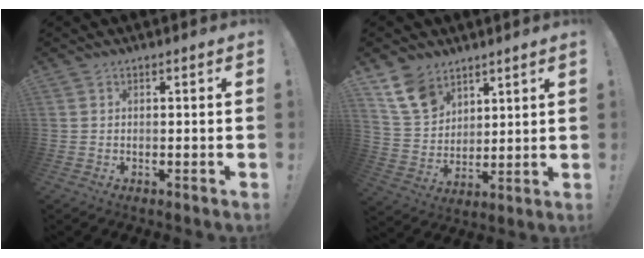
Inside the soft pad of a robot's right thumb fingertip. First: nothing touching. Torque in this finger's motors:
{"motor_torque": [0.16, 0.91, -0.23, 0.29, -0.02]}